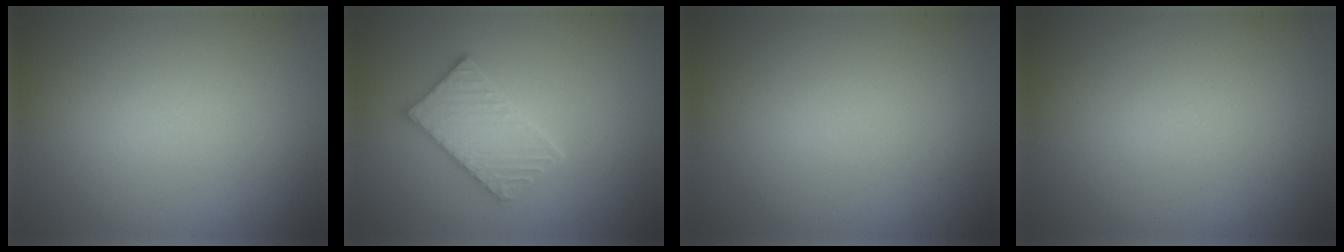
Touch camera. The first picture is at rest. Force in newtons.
{"total": 3.8, "press": 3.5, "slide": 1.4}
{"total": 0.0}
{"total": 0.0}